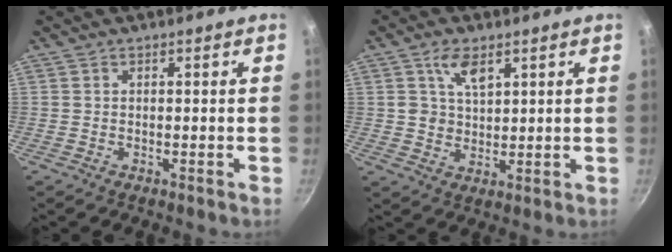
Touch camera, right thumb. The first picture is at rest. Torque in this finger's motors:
{"motor_torque": [0.24, 0.14, 0.14, -0.28, 0.03]}